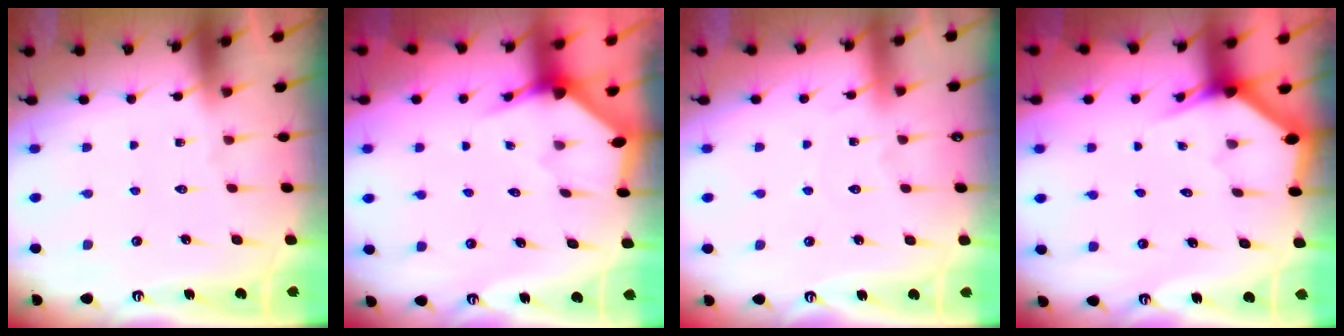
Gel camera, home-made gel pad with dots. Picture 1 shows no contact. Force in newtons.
{"total": 3.2, "press": 3.2, "slide": 0.3}
{"total": 2.1, "press": 2.1, "slide": 0.3}
{"total": 3.0, "press": 3.0, "slide": 0.1}